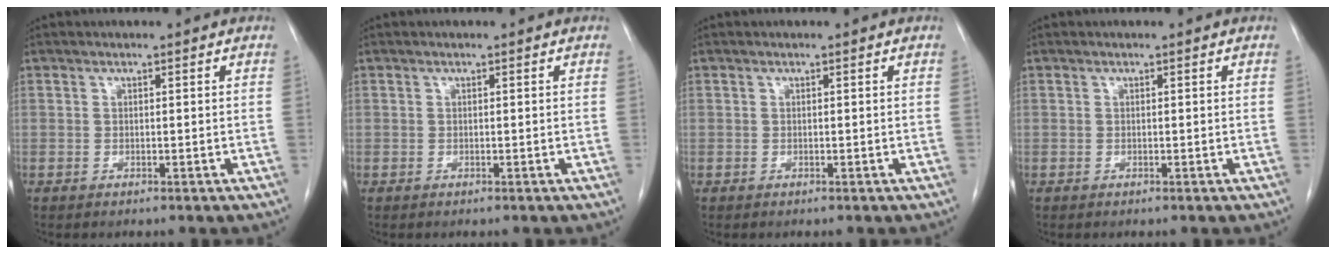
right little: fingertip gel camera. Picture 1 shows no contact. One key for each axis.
{"total": 0.0}
{"total": 0.0}
{"total": 0.0}